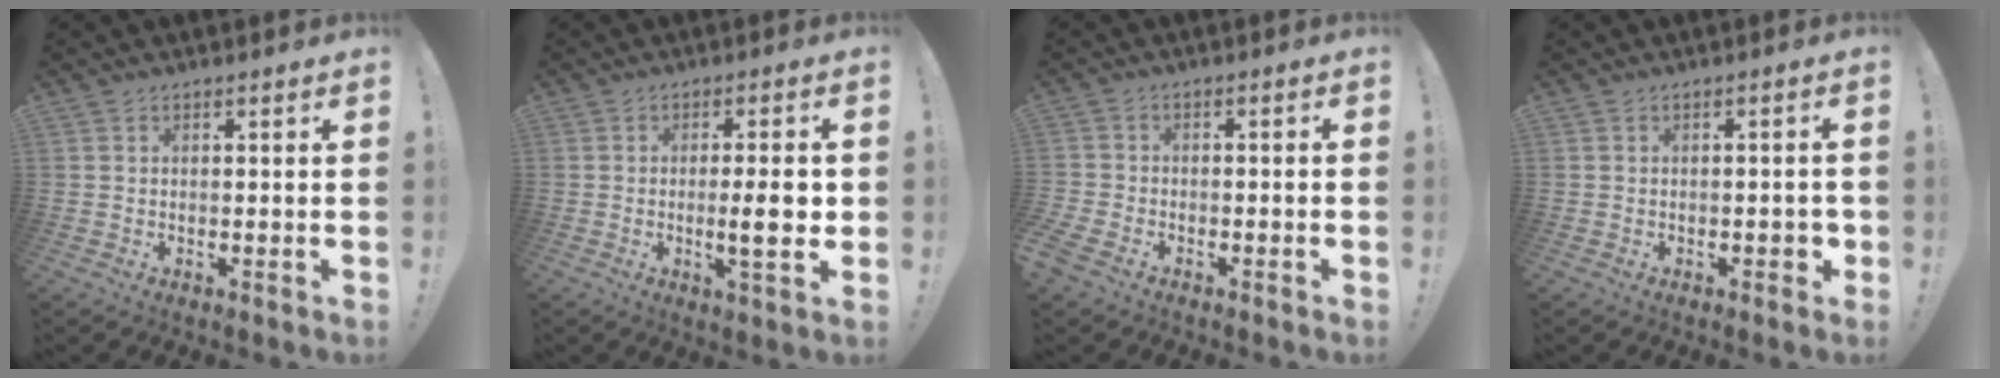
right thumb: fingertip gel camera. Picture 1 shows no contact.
{"total": 8.5, "force": [-0.7, 1.3, 8.4], "torque": [-0.115, -0.006, -0.016]}
{"total": 3.9, "force": [-3.0, 1.5, 1.9], "torque": [-0.052, 0.000, -0.059]}
{"total": 2.7, "force": [-1.2, 1.1, 2.1], "torque": [-0.023, 0.005, -0.020]}